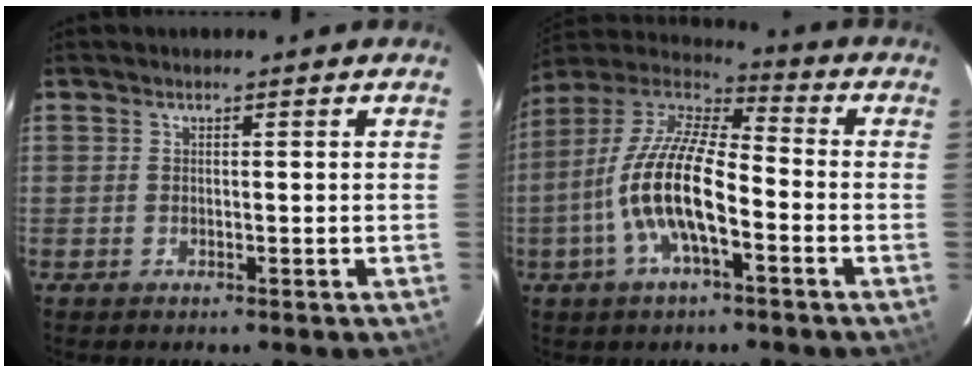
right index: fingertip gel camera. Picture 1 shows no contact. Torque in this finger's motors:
{"motor_torque": [1.96, -0.18, 1.05, 0.21]}